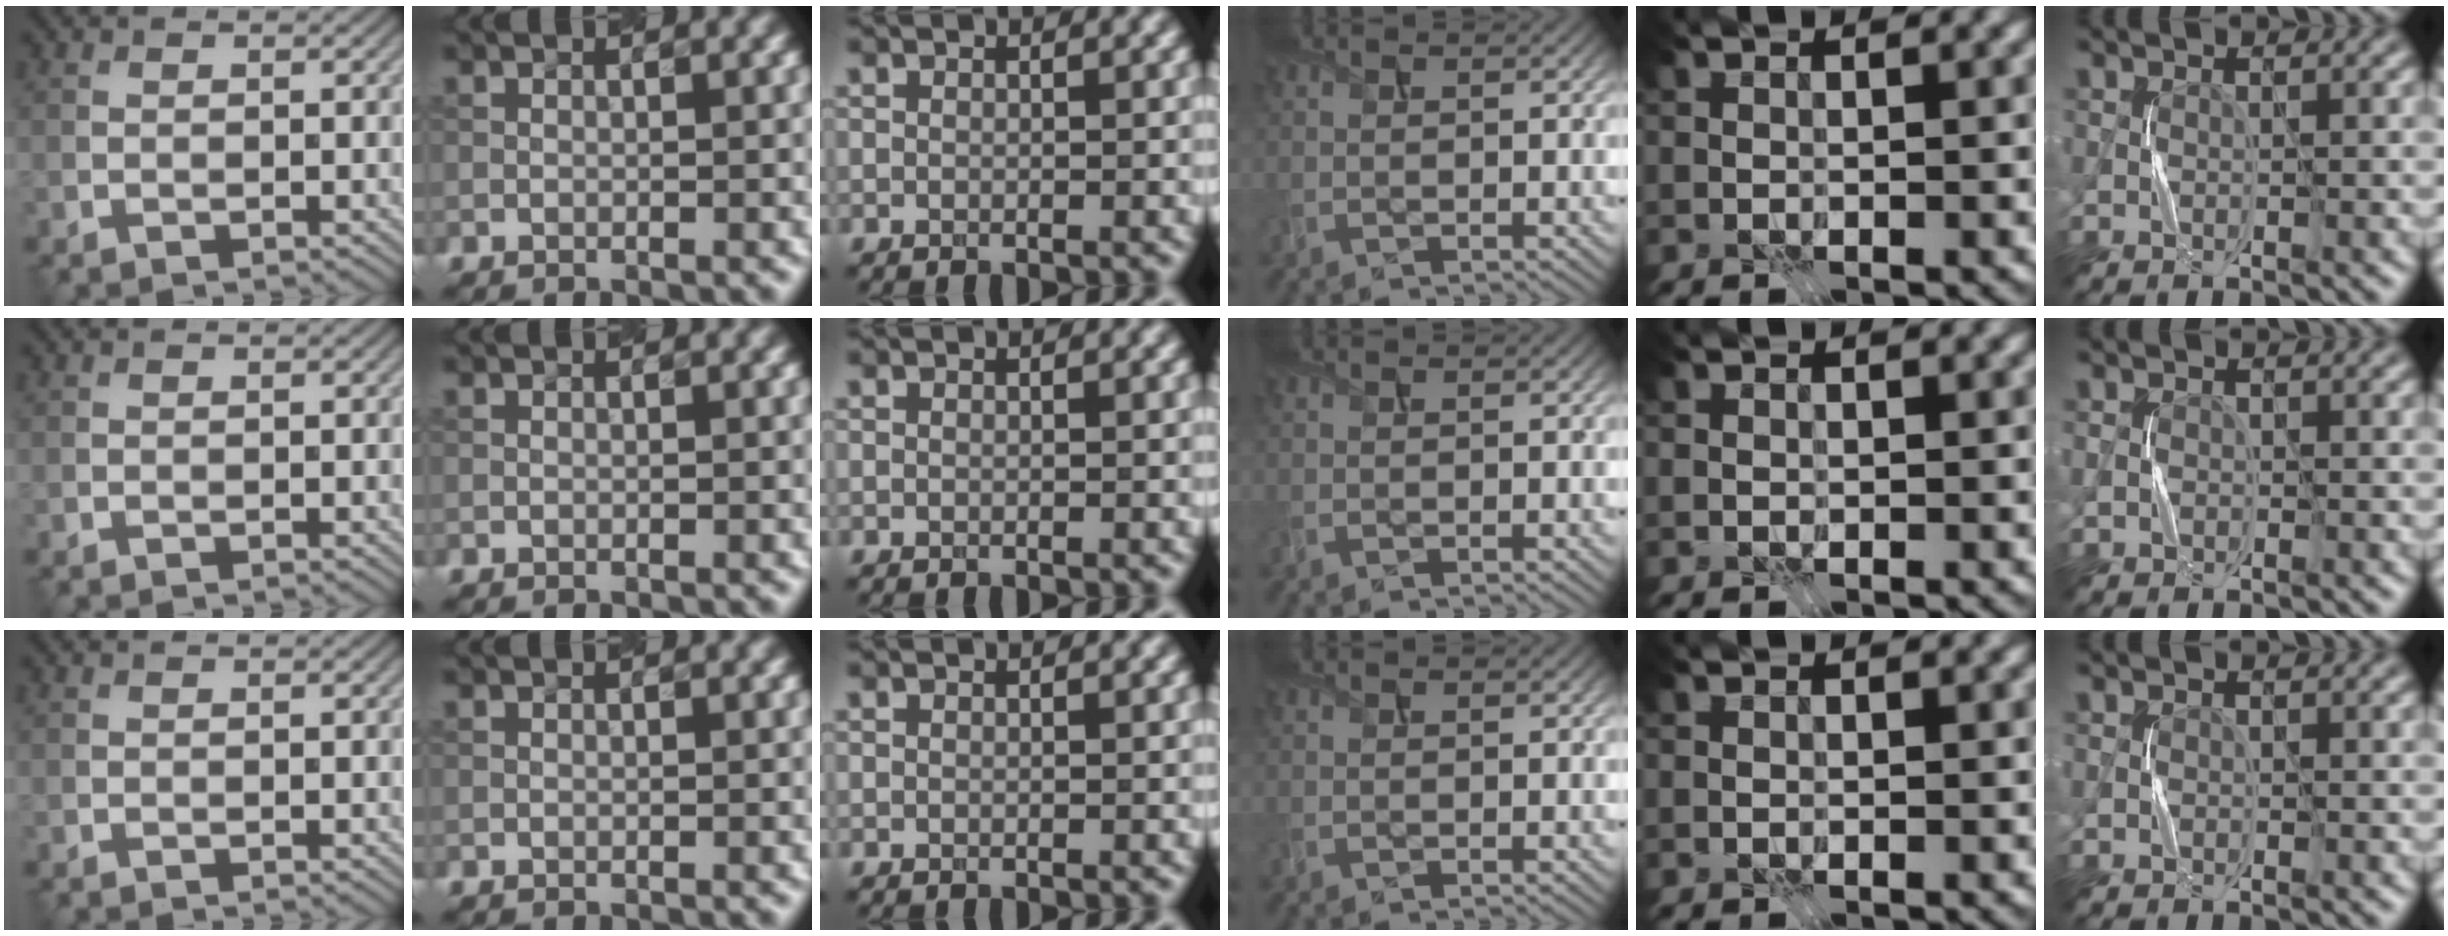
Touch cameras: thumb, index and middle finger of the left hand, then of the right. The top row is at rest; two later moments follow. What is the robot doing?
{"motion": "press", "object": "gel pad"}